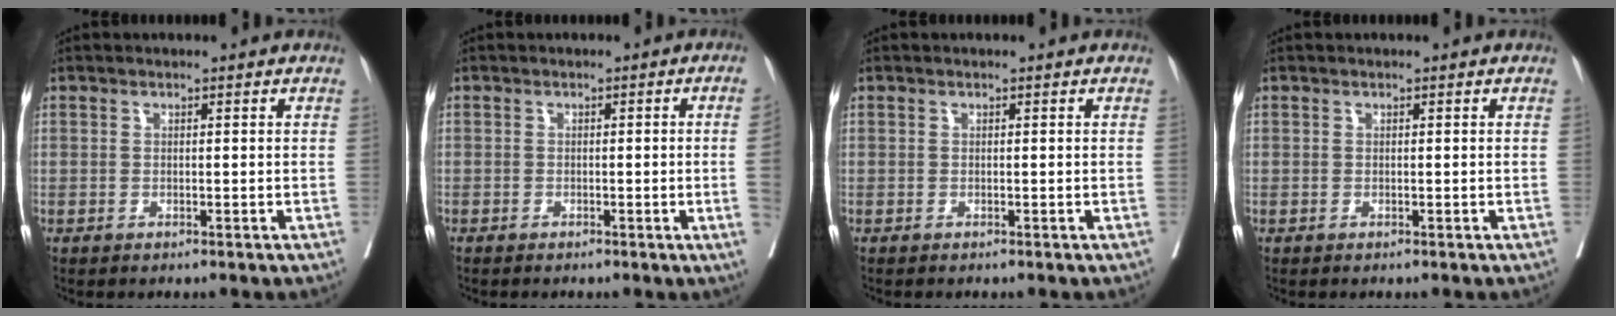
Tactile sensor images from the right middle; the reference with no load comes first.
{"total": 2.8, "force": [-0.4, -1.1, 2.5], "torque": [-0.032, -0.005, -0.006]}
{"total": 0.6, "force": [-0.5, -0.1, 0.3], "torque": [-0.001, 0.002, -0.008]}
{"total": 0.0}